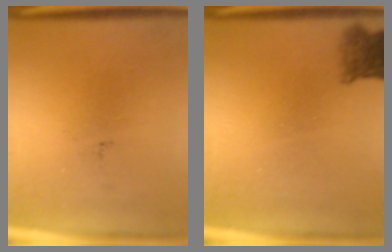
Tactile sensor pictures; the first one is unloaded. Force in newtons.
{"total": 3.8}